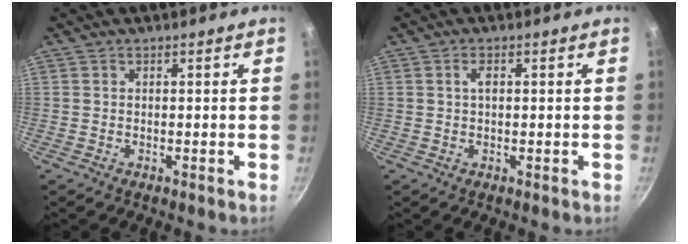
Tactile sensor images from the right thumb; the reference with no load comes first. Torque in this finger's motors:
{"motor_torque": [0.56, 0.28, 0.41, -0.16, 0.02]}